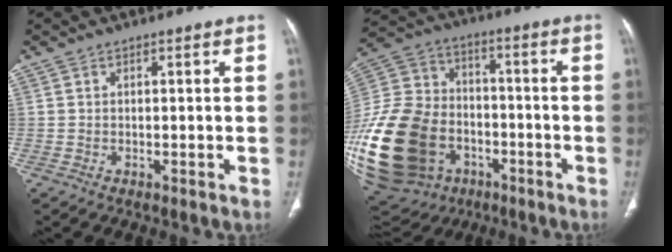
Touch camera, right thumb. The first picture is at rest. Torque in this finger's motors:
{"motor_torque": [2.73, 2.27, 2.34, -0.43, 0.79]}